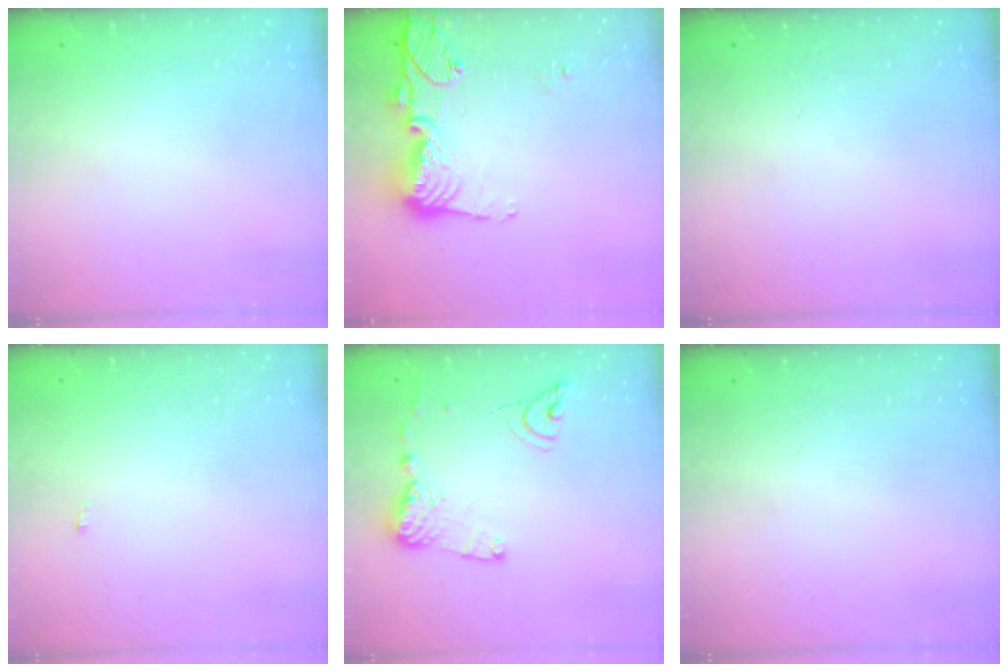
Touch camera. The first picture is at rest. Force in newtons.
{"total": 14.2, "press": 14.2, "slide": 1.5}
{"total": 0.0}
{"total": 6.7, "press": 2.2, "slide": 6.3}
{"total": 12.7, "press": 12.6, "slide": 1.4}
{"total": 0.0}